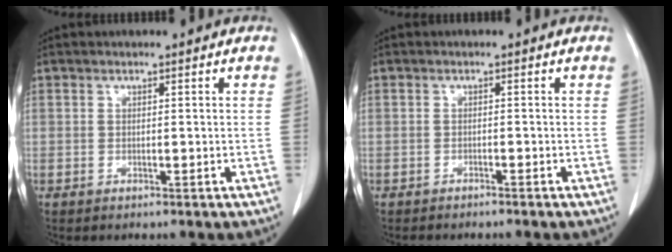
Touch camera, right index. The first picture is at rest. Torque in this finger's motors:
{"motor_torque": [-0.04, 0.01, 0.05, 0.01]}